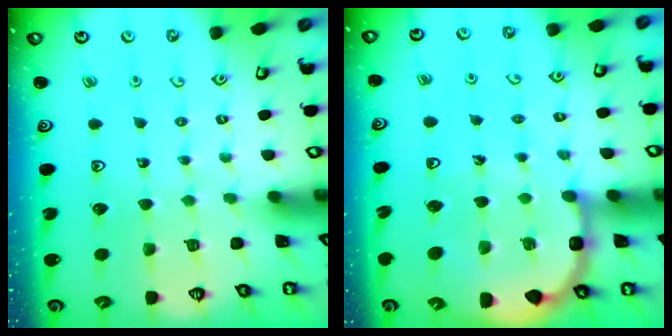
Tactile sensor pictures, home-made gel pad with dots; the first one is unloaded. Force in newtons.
{"total": 11.3, "press": 10.9, "slide": 2.6}